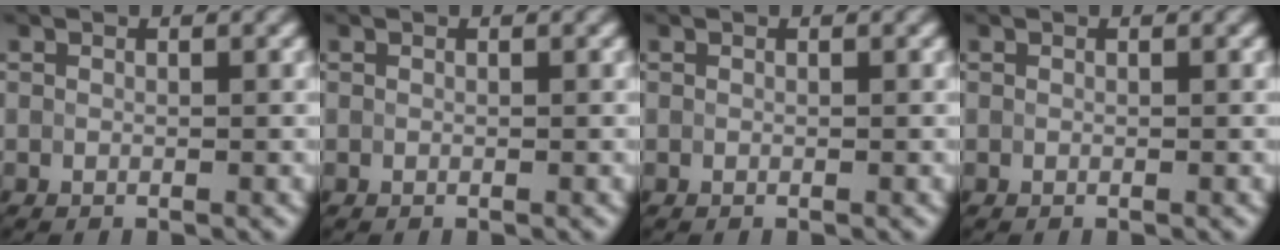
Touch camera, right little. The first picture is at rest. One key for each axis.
{"total": 0.0}
{"total": 0.0}
{"total": 0.0}